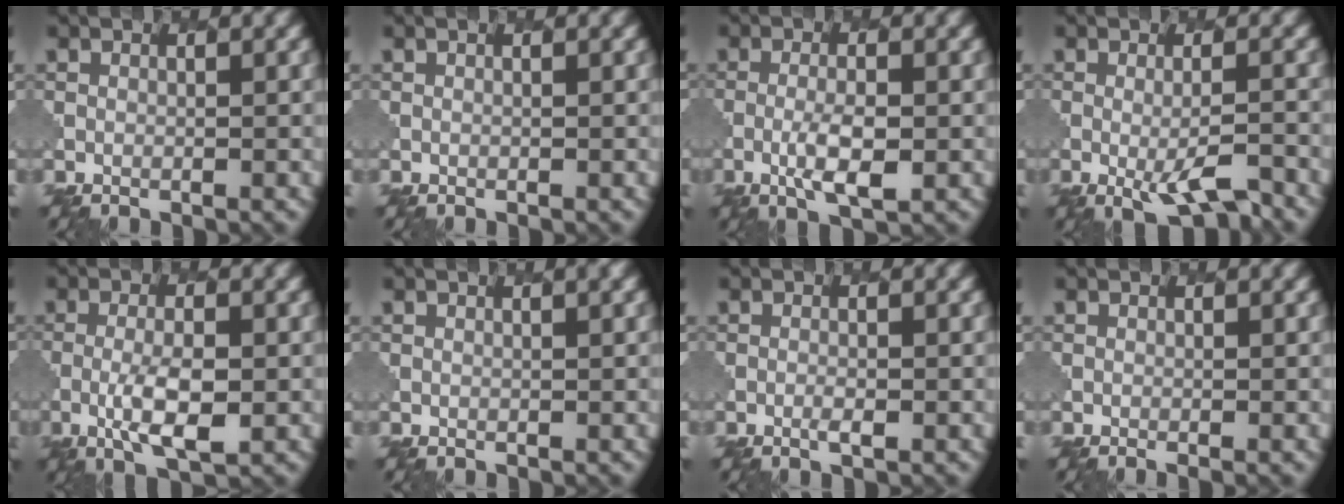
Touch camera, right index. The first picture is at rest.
{"total": 0.0}
{"total": 3.3, "force": [-0.7, 0.9, 3.1], "torque": [-0.062, -0.005, -0.013]}
{"total": 4.0, "force": [-1.5, 0.9, 3.6], "torque": [-0.064, -0.015, -0.018]}
{"total": 4.3, "force": [-0.9, 1.4, 3.9], "torque": [-0.079, -0.007, -0.016]}
{"total": 0.8, "force": [0.3, 0.2, 0.8], "torque": [-0.007, -0.001, 0.004]}
{"total": 0.7, "force": [-0.1, 0.1, 0.7], "torque": [-0.014, 0.000, -0.003]}
{"total": 0.8, "force": [-0.2, 0.3, 0.8], "torque": [-0.004, -0.001, -0.002]}